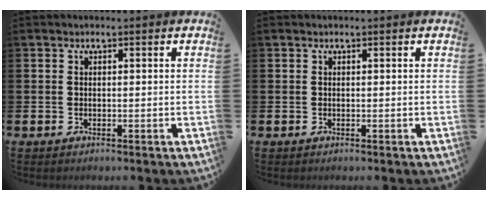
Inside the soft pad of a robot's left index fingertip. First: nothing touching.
{"total": 0.0}